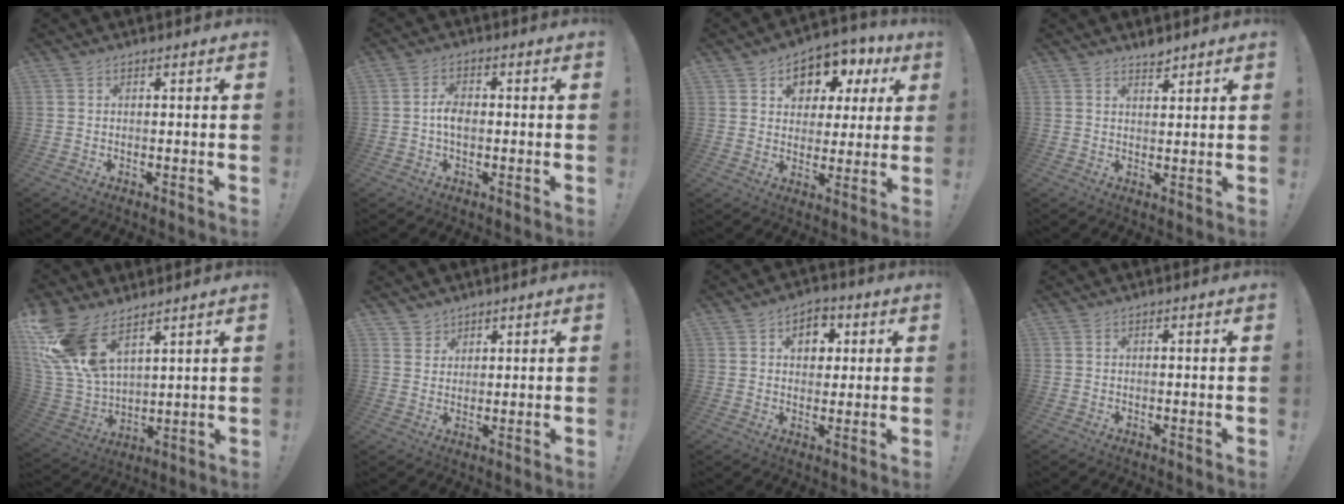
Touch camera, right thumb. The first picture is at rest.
{"total": 4.6, "force": [-0.7, 2.5, 3.8], "torque": [-0.066, 0.005, -0.014]}
{"total": 8.9, "force": [4.1, 6.9, 3.9], "torque": [-0.051, -0.032, 0.078]}
{"total": 2.7, "force": [2.5, 0.9, 0.8], "torque": [-0.001, -0.018, 0.042]}
{"total": 16.2, "force": [10.5, 7.9, 9.5], "torque": [-0.212, -0.065, 0.196]}
{"total": 3.0, "force": [2.2, 2.0, -0.1], "torque": [-0.002, -0.016, 0.042]}
{"total": 7.7, "force": [2.6, 6.0, 4.0], "torque": [-0.051, -0.003, 0.046]}
{"total": 0.0}